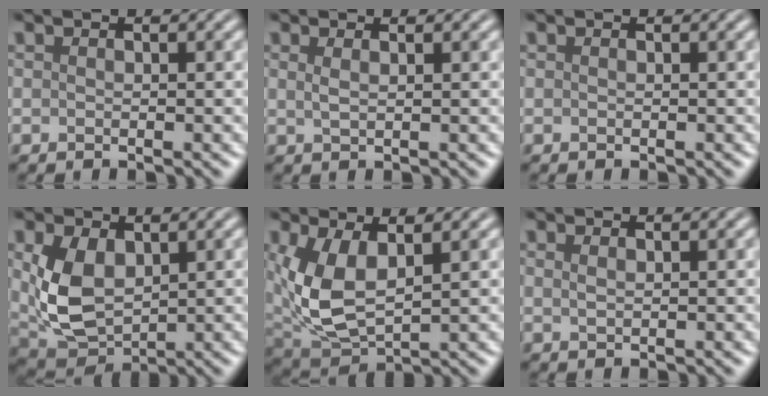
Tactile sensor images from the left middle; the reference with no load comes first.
{"total": 1.1, "force": [0.6, 0.4, 0.9], "torque": [-0.016, 0.001, 0.011]}
{"total": 0.0}
{"total": 6.1, "force": [1.0, 4.0, 4.6], "torque": [-0.108, -0.007, 0.028]}
{"total": 6.9, "force": [1.3, 3.6, 5.8], "torque": [-0.146, -0.008, 0.029]}
{"total": 0.8, "force": [0.5, 0.2, 0.5], "torque": [-0.011, 0.001, 0.010]}